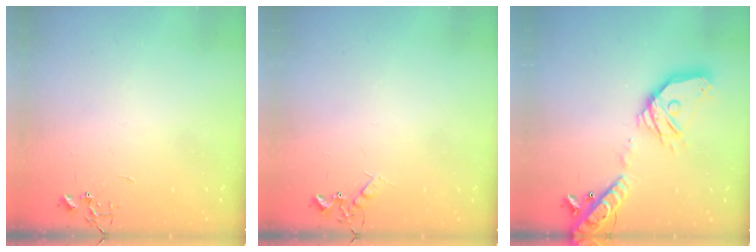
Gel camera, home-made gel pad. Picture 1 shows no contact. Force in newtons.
{"total": 5.8, "press": 5.7, "slide": 0.6}
{"total": 21.9, "press": 21.6, "slide": 3.8}